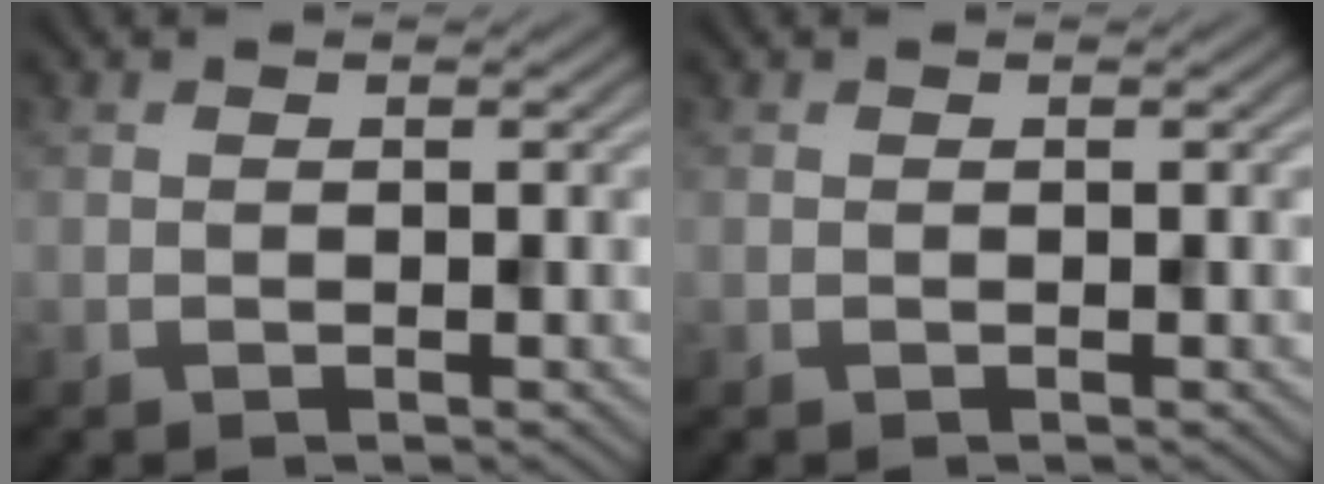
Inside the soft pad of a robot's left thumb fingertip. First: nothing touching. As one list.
[{"total": 0.0}]